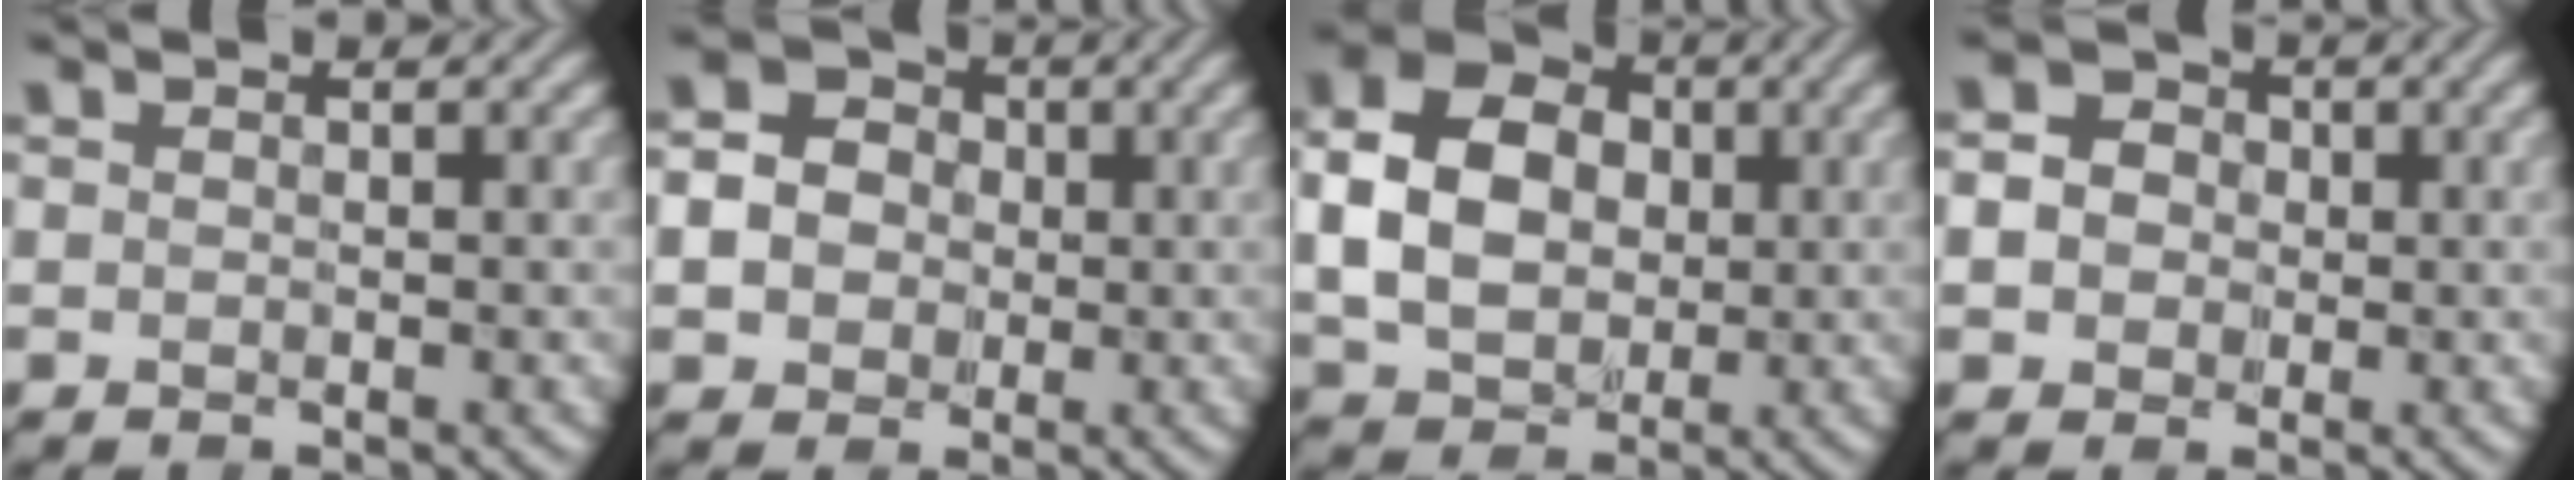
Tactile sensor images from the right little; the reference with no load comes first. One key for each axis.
{"total": 4.0, "fx": -0.6, "fy": 3.6, "fz": 1.7, "tx": -0.047, "ty": 0.007, "tz": -0.020}
{"total": 8.2, "fx": 0.0, "fy": 6.4, "fz": 5.1, "tx": -0.119, "ty": 0.004, "tz": 0.000}
{"total": 4.1, "fx": 0.3, "fy": 3.6, "fz": 1.8, "tx": -0.043, "ty": 0.015, "tz": -0.005}